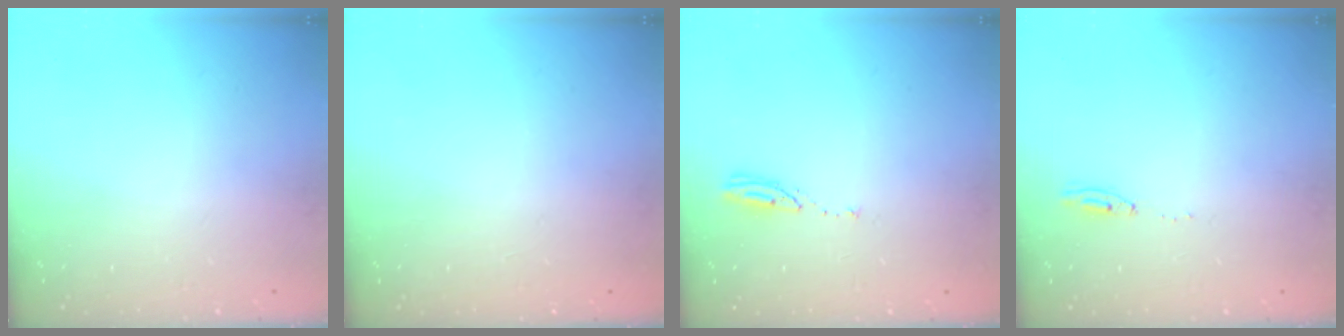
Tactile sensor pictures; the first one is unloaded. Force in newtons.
{"total": 0.0}
{"total": 3.0, "press": 2.9, "slide": 0.3}
{"total": 4.1, "press": 4.1, "slide": 0.4}